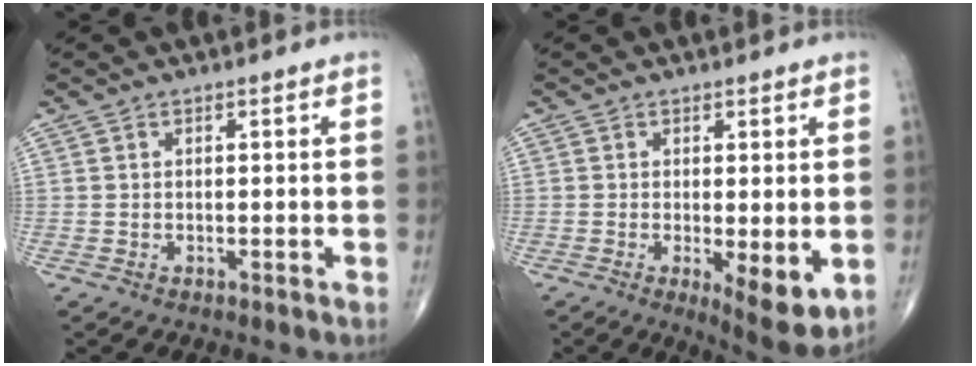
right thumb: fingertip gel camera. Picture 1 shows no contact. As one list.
[{"total": 7.6, "force": [-1.5, 2.5, 7.1], "torque": [-0.101, -0.024, -0.019]}]